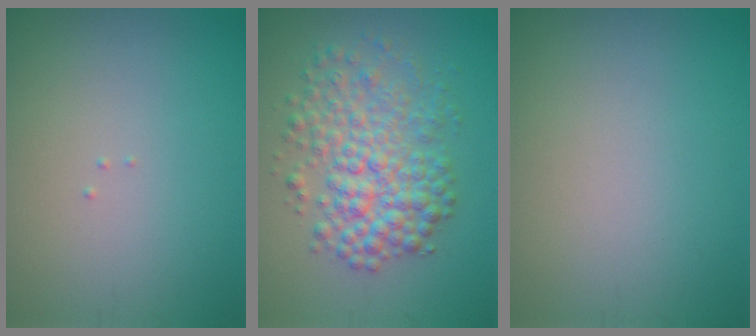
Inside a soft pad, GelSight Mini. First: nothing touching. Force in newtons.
{"total": 6.0, "press": 6.0, "slide": 0.1}
{"total": 0.0}